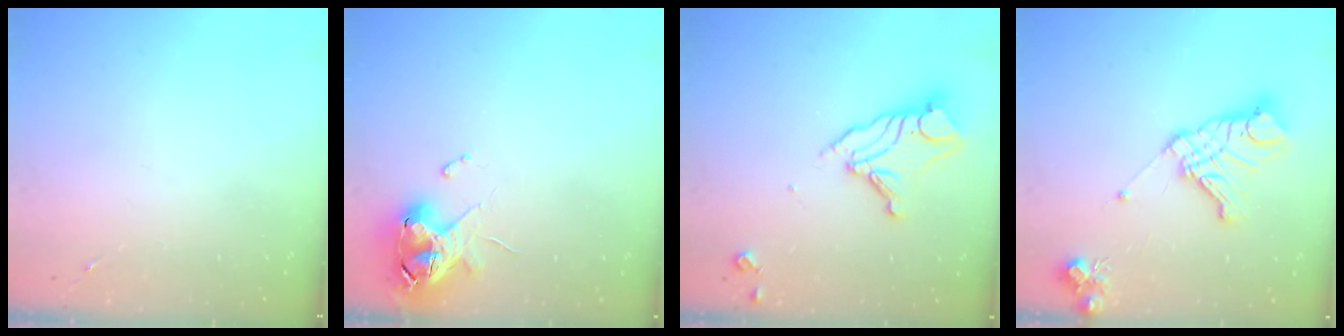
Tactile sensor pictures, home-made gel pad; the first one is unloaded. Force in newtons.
{"total": 11.5, "press": 11.4, "slide": 1.5}
{"total": 12.2, "press": 12.1, "slide": 1.2}
{"total": 15.8, "press": 15.7, "slide": 1.7}